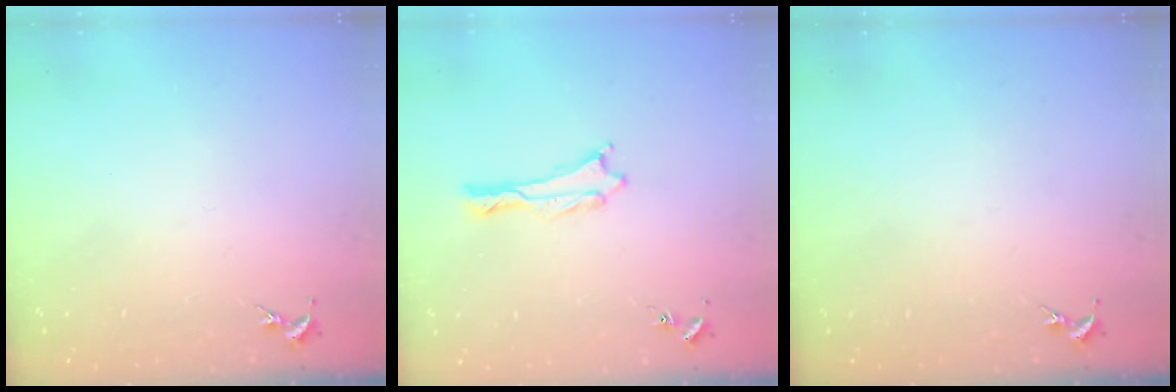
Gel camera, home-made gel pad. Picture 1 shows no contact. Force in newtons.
{"total": 0.0}
{"total": 0.0}